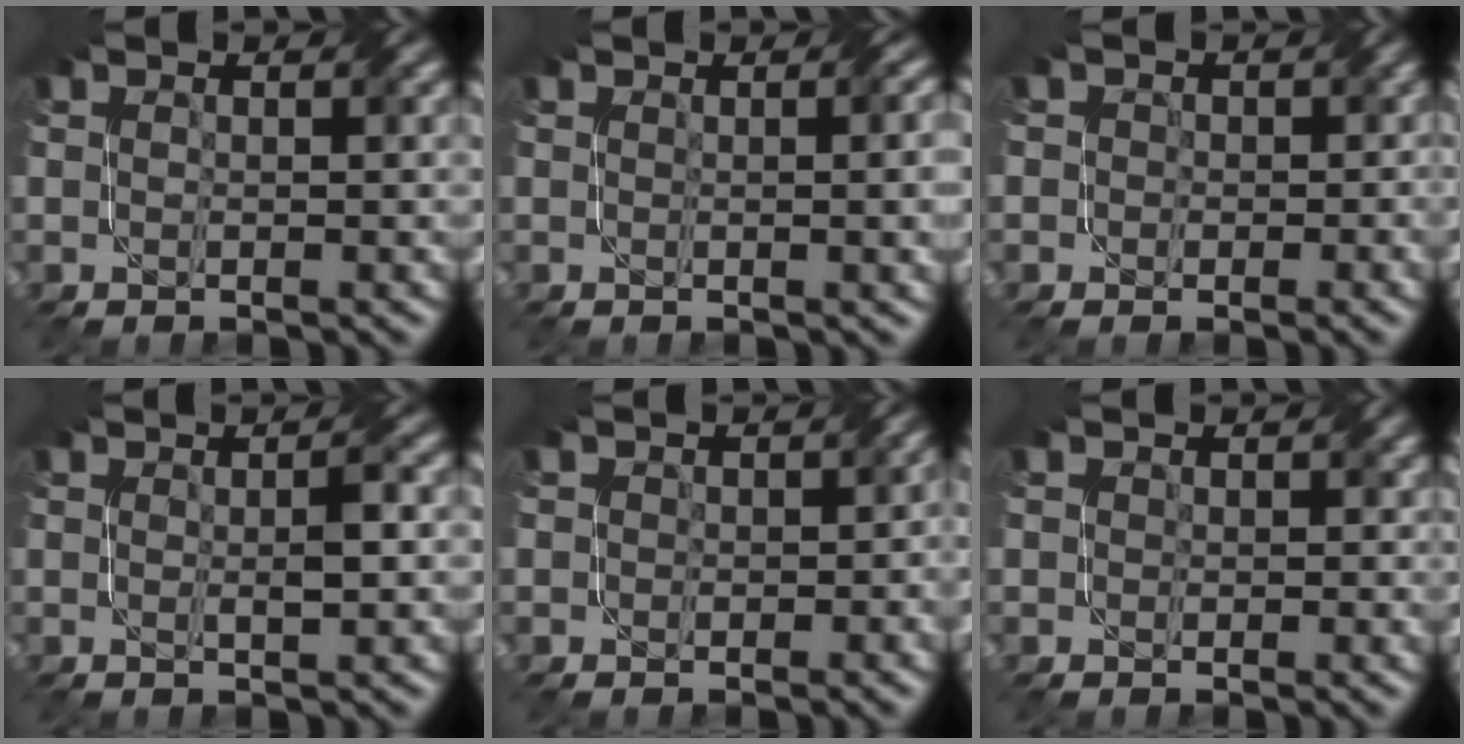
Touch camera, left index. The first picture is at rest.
{"total": 3.3, "force": [0.4, 1.3, 3.1], "torque": [-0.024, 0.008, 0.008]}
{"total": 2.7, "force": [0.5, 2.5, 0.9], "torque": [0.004, 0.009, -0.016]}
{"total": 1.7, "force": [0.1, 0.2, 1.7], "torque": [-0.027, 0.002, 0.001]}
{"total": 2.3, "force": [0.2, 2.0, 1.0], "torque": [-0.001, 0.002, -0.002]}
{"total": 1.4, "force": [0.5, 1.2, 0.6], "torque": [-0.004, -0.001, 0.000]}